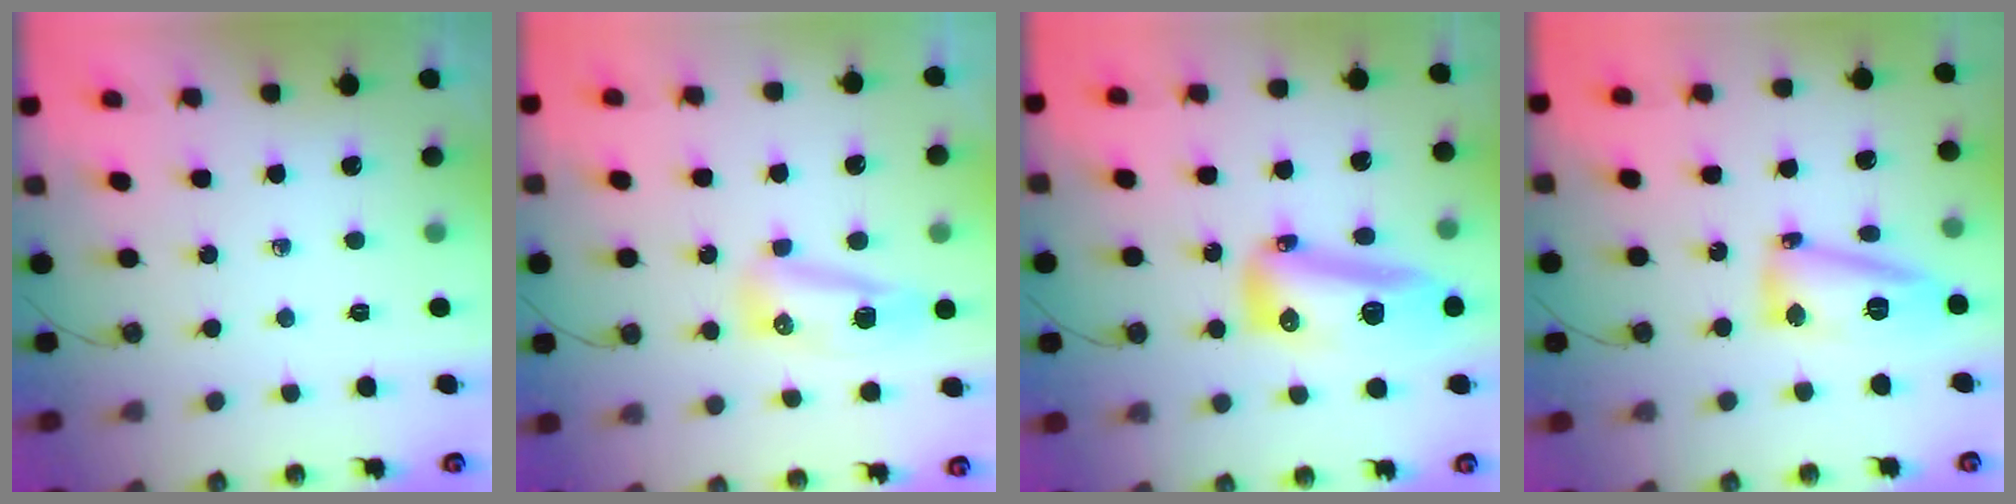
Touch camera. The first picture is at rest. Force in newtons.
{"total": 8.4, "press": 8.2, "slide": 2.0}
{"total": 14.8, "press": 14.7, "slide": 1.6}
{"total": 14.0, "press": 14.0, "slide": 1.2}